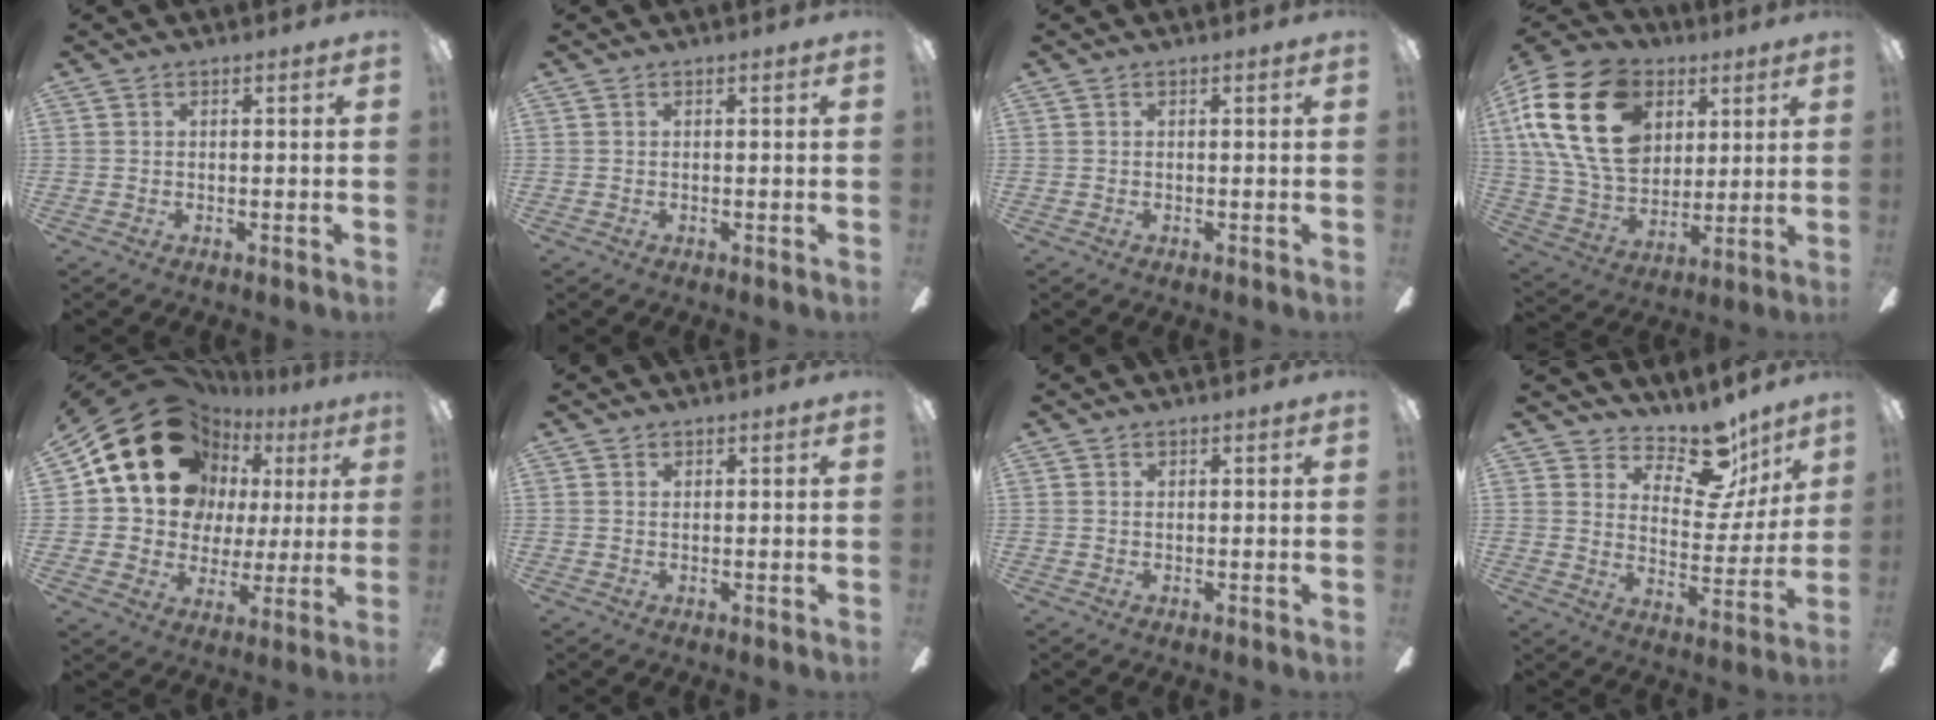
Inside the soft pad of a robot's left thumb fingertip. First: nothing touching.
{"total": 0.0}
{"total": 0.0}
{"total": 24.0, "force": [8.4, 16.7, 15.1], "torque": [-0.324, -0.021, 0.148]}
{"total": 21.1, "force": [9.4, 16.2, 9.6], "torque": [-0.180, -0.042, 0.192]}
{"total": 0.7, "force": [0.5, 0.5, 0.1], "torque": [-0.004, 0.001, 0.009]}
{"total": 0.5, "force": [0.3, 0.4, 0.1], "torque": [-0.003, 0.002, 0.006]}
{"total": 13.9, "force": [10.6, 6.6, 6.2], "torque": [-0.089, -0.080, 0.186]}